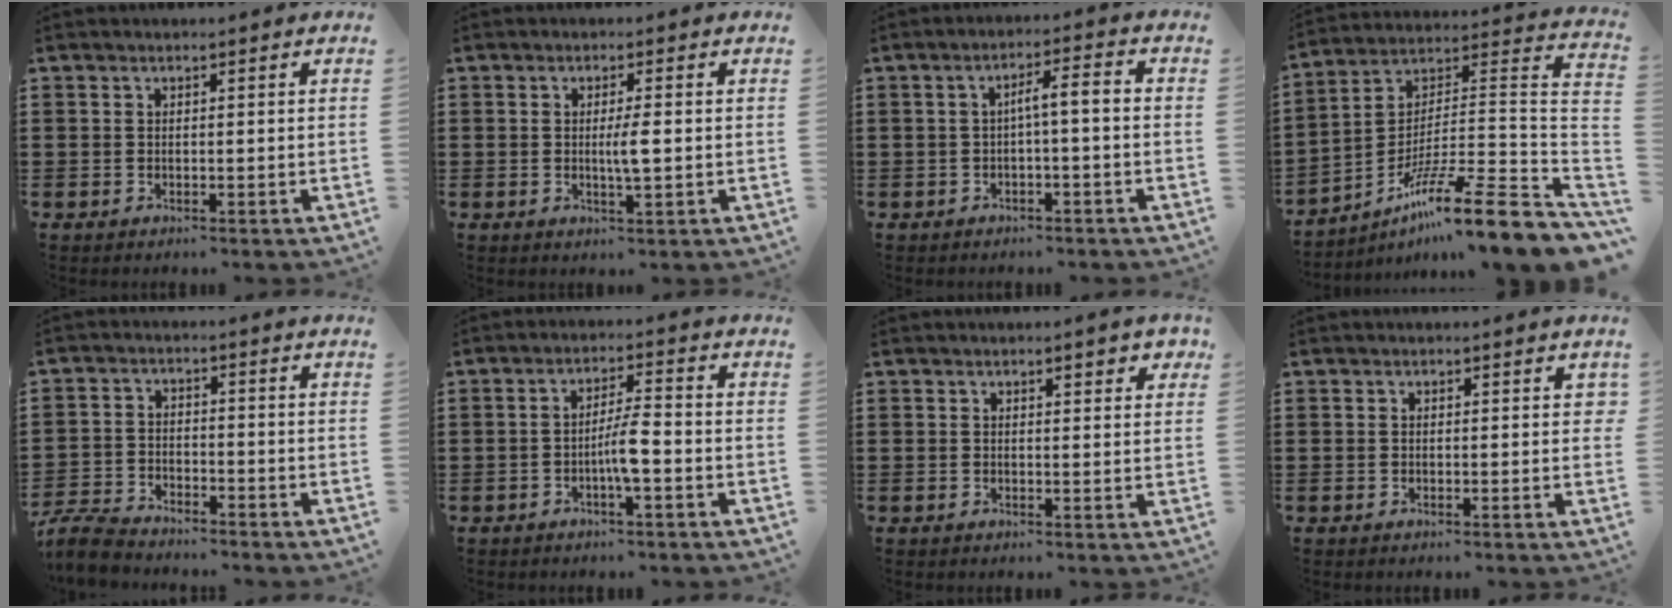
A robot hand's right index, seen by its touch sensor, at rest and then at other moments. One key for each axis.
{"total": 3.2, "fx": -0.1, "fy": 0.3, "fz": 3.1, "tx": -0.057, "ty": -0.004, "tz": -0.003}
{"total": 3.3, "fx": -0.8, "fy": 0.2, "fz": 3.1, "tx": -0.060, "ty": 0.007, "tz": -0.020}
{"total": 15.1, "fx": -10.2, "fy": 0.4, "fz": 11.1, "tx": -0.182, "ty": 0.010, "tz": -0.188}
{"total": 5.1, "fx": -4.9, "fy": 0.8, "fz": 1.1, "tx": -0.045, "ty": -0.001, "tz": -0.105}
{"total": 4.5, "fx": -1.5, "fy": 0.5, "fz": 4.2, "tx": -0.081, "ty": -0.002, "tz": -0.032}
{"total": 2.0, "fx": 1.3, "fy": 0.7, "fz": 1.4, "tx": -0.014, "ty": 0.001, "tz": 0.019}
{"total": 0.7, "fx": 0.1, "fy": 0.6, "fz": 0.3, "tx": 0.001, "ty": 0.002, "tz": -0.001}